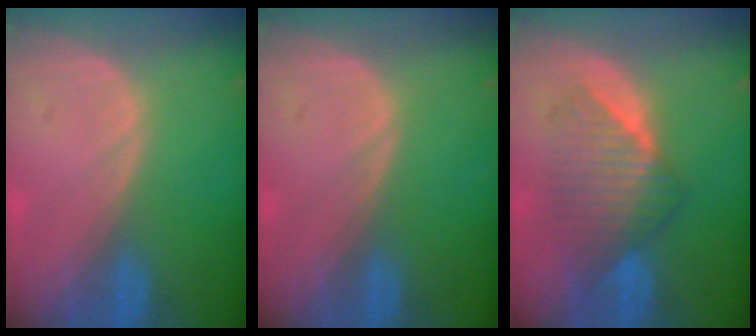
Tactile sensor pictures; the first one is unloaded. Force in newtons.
{"total": 0.0}
{"total": 6.9, "press": 6.9, "slide": 0.5}